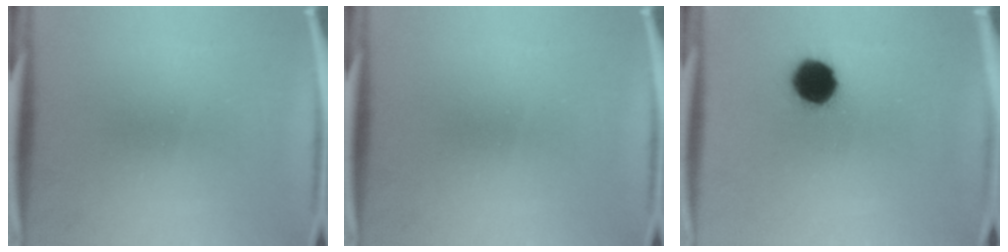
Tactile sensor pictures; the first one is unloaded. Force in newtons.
{"total": 0.0}
{"total": 9.7}